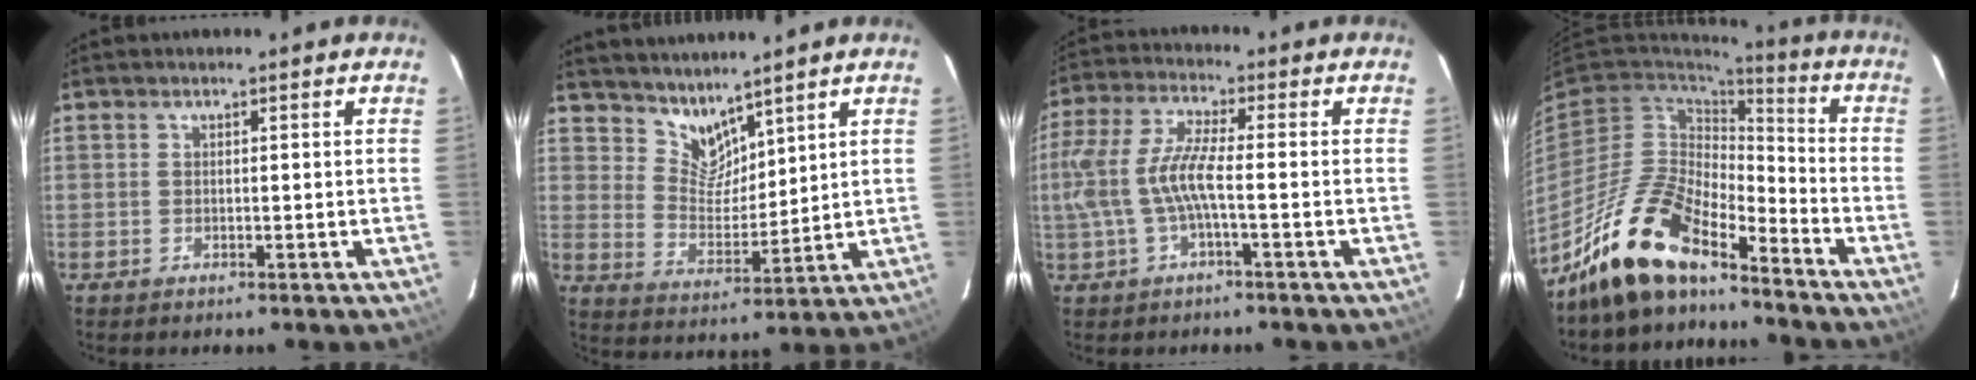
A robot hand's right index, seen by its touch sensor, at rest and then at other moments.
{"total": 7.1, "force": [6.3, 2.8, 1.9], "torque": [-0.025, -0.004, 0.126]}
{"total": 9.4, "force": [-1.8, 1.7, 9.0], "torque": [-0.198, 0.001, -0.027]}
{"total": 15.9, "force": [-12.8, 5.1, 8.1], "torque": [-0.165, -0.005, -0.242]}